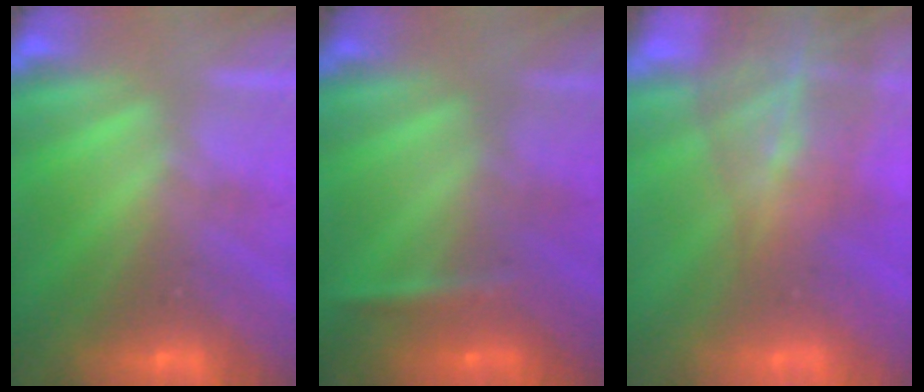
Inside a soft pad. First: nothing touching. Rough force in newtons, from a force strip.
{"total": 2.3}
{"total": 7.8}